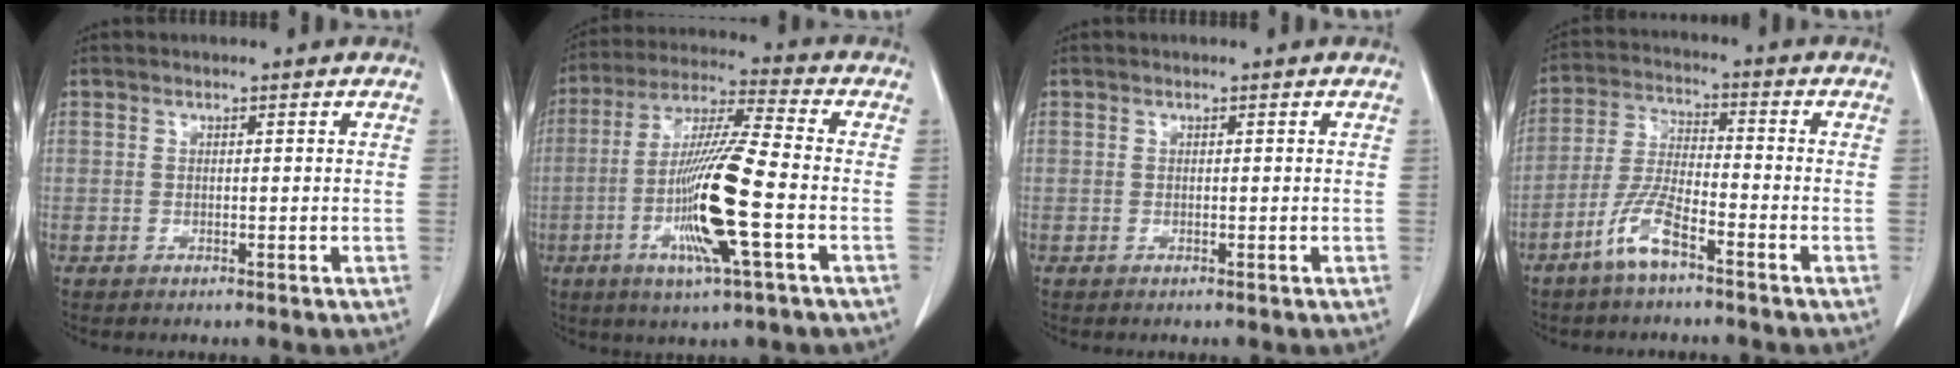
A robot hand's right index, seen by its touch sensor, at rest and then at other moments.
{"total": 14.7, "force": [-3.9, 0.2, 14.1], "torque": [-0.281, -0.012, -0.079]}
{"total": 0.0}
{"total": 7.3, "force": [-4.7, 1.3, 5.5], "torque": [-0.121, -0.004, -0.096]}